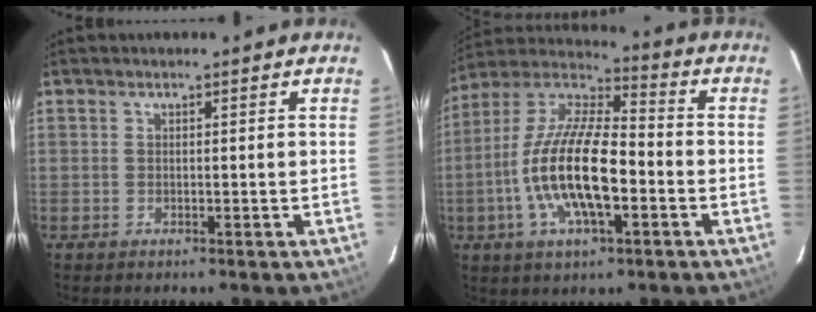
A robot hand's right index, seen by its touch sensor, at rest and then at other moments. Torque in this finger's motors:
{"motor_torque": [1.02, -0.14, 1.05, 0.21]}